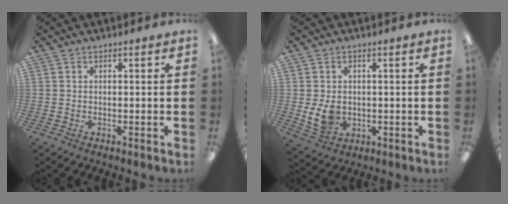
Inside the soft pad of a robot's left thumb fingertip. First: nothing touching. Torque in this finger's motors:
{"motor_torque": [0.09, 0.12, 0.13, -0.31, 0.16]}